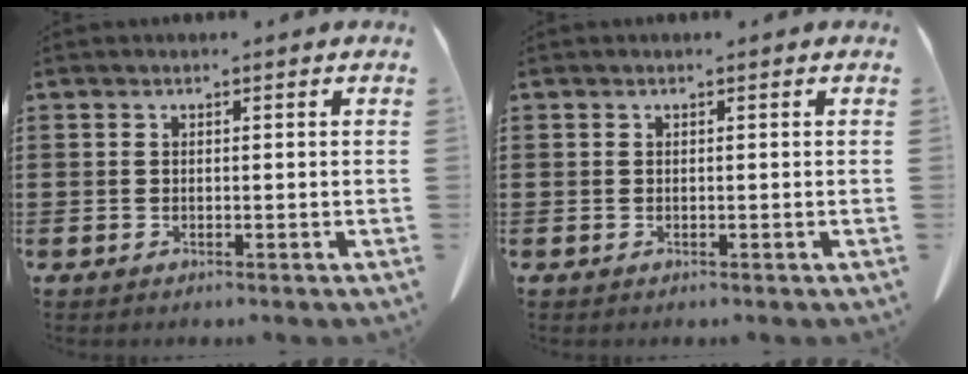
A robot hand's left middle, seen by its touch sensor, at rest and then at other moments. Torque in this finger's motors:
{"motor_torque": [0.00, 0.00, 0.00, 0.00]}